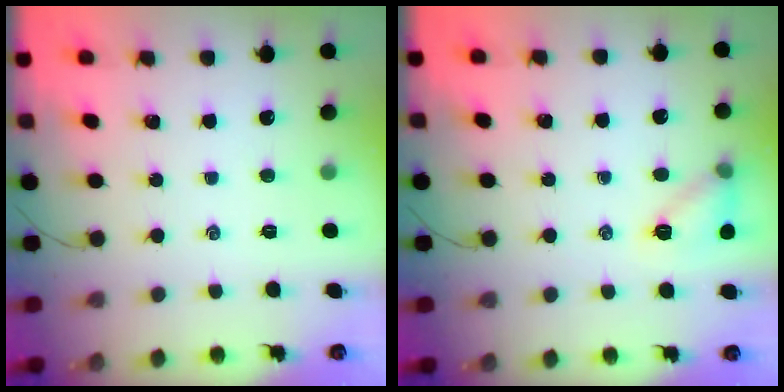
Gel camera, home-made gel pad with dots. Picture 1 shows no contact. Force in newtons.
{"total": 9.0, "press": 9.0, "slide": 0.9}